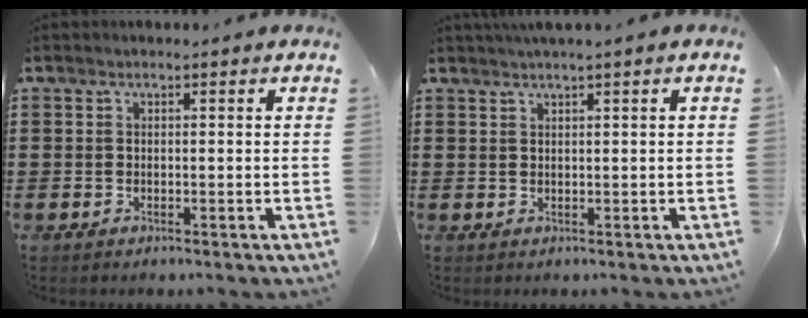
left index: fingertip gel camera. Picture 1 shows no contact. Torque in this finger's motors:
{"motor_torque": [1.49, -0.64, 0.33, 0.12]}